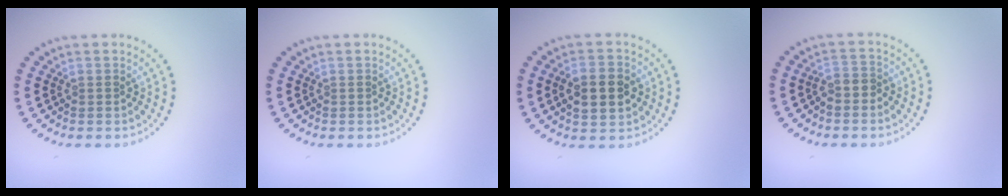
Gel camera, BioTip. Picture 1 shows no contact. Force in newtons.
{"total": 0.0}
{"total": 4.6, "press": 4.6, "slide": 0.1}
{"total": 1.2, "press": 0.9, "slide": 0.8}